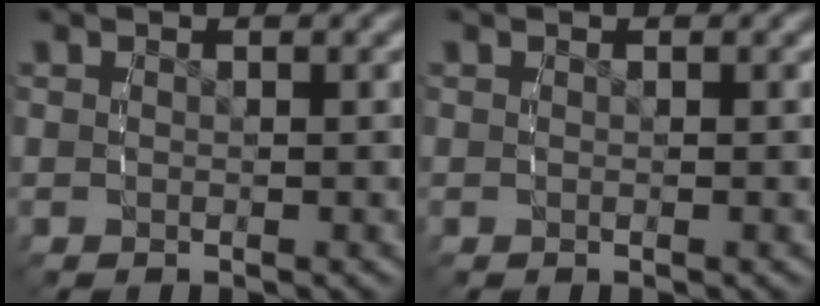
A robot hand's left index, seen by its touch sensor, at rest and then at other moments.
{"total": 0.0}